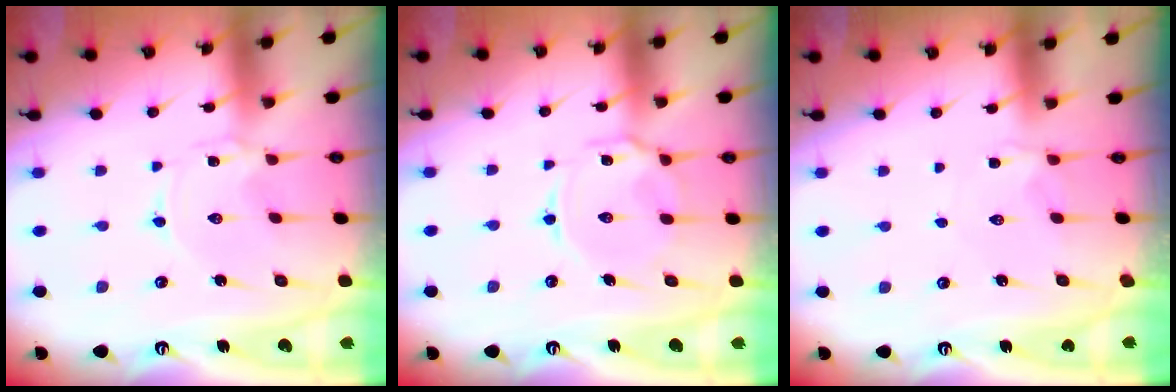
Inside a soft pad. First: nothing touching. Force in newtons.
{"total": 8.0, "press": 7.9, "slide": 0.6}
{"total": 1.9, "press": 1.8, "slide": 0.6}